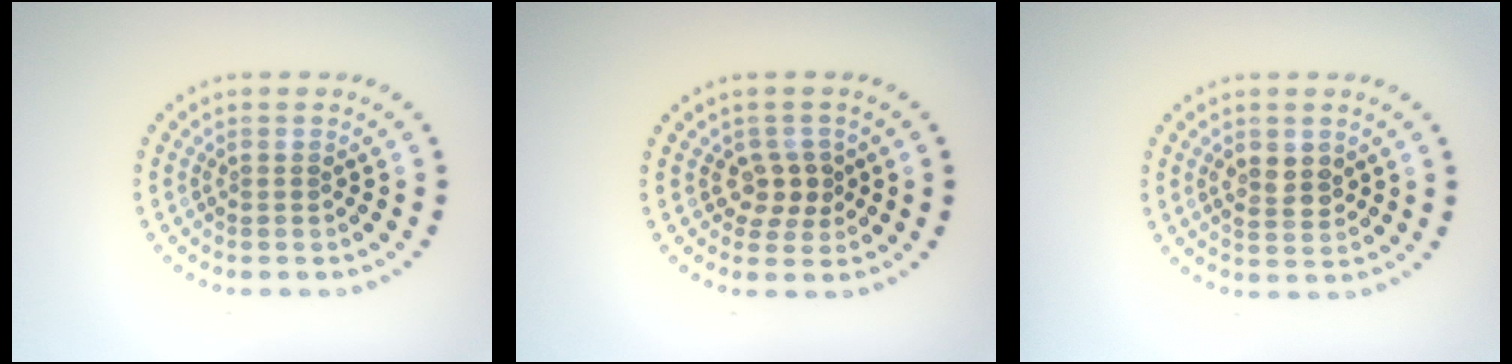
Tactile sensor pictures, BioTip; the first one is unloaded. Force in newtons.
{"total": 2.2, "press": 2.0, "slide": 1.1}
{"total": 2.4, "press": 2.4, "slide": 0.3}